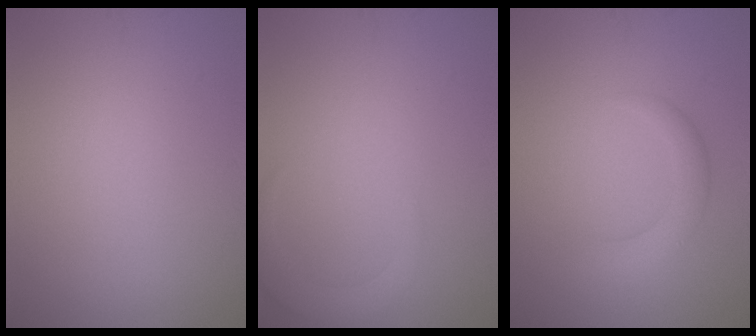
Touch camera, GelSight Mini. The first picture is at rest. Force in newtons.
{"total": 2.1, "press": 2.1, "slide": 0.3}
{"total": 2.4, "press": 2.4, "slide": 0.1}